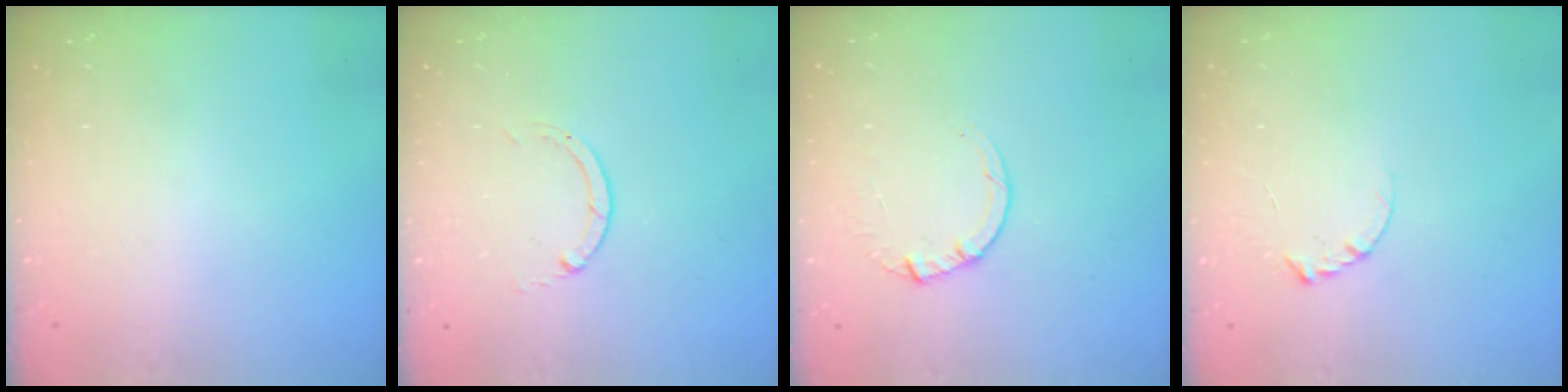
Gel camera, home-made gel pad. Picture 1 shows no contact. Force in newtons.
{"total": 0.0}
{"total": 3.7, "press": 3.7, "slide": 0.5}
{"total": 3.2, "press": 3.2, "slide": 0.3}